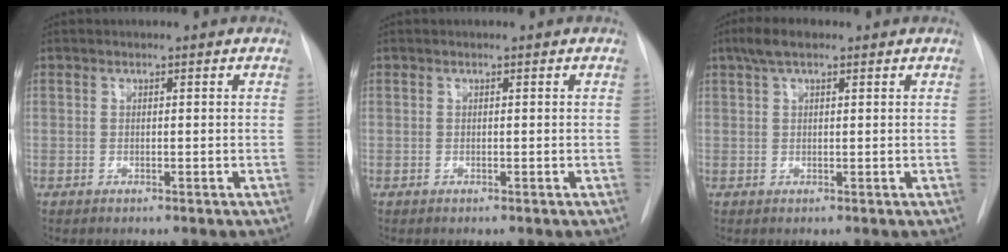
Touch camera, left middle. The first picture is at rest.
{"total": 0.0}
{"total": 3.9, "force": [2.4, 1.2, 2.7], "torque": [-0.061, 0.018, 0.044]}